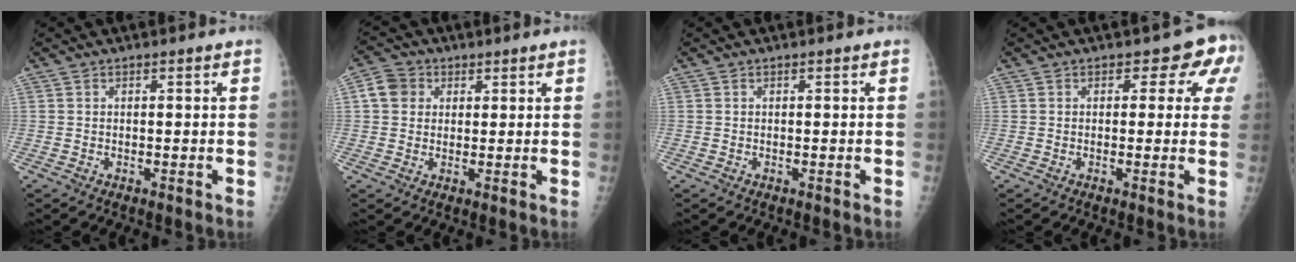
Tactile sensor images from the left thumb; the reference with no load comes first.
{"total": 4.8, "force": [1.5, 4.1, 1.9], "torque": [-0.018, 0.003, 0.023]}
{"total": 0.0}
{"total": 5.2, "force": [2.0, 3.4, 3.5], "torque": [0.006, 0.001, 0.010]}